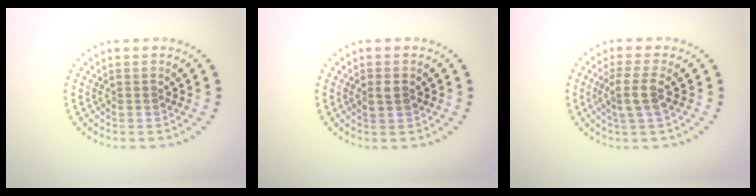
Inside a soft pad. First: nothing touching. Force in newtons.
{"total": 1.5, "press": 1.5, "slide": 0.1}
{"total": 2.7, "press": 2.4, "slide": 1.2}